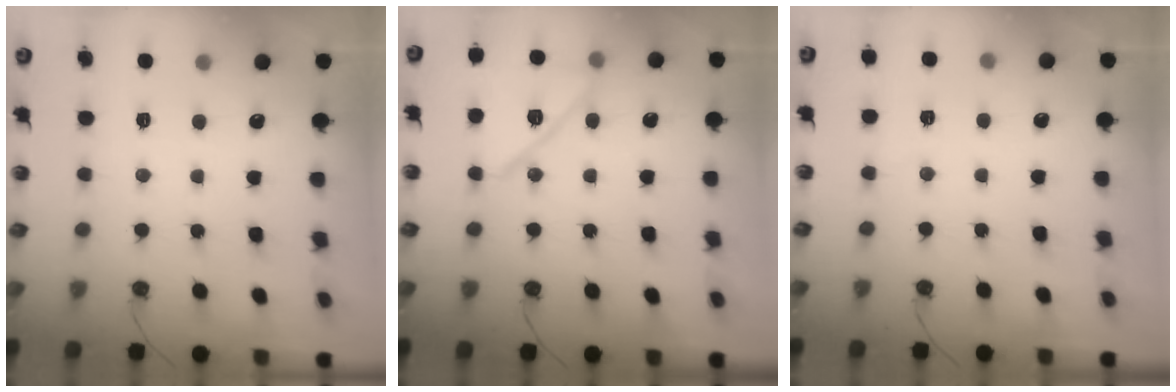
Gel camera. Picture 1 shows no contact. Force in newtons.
{"total": 13.9, "press": 13.9, "slide": 0.3}
{"total": 1.6, "press": 1.4, "slide": 0.6}